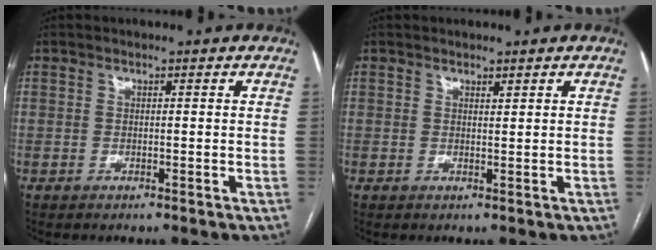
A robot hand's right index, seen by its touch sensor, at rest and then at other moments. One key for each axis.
{"total": 0.7, "fx": 0.6, "fy": 0.1, "fz": 0.3, "tx": -0.006, "ty": -0.005, "tz": 0.010}